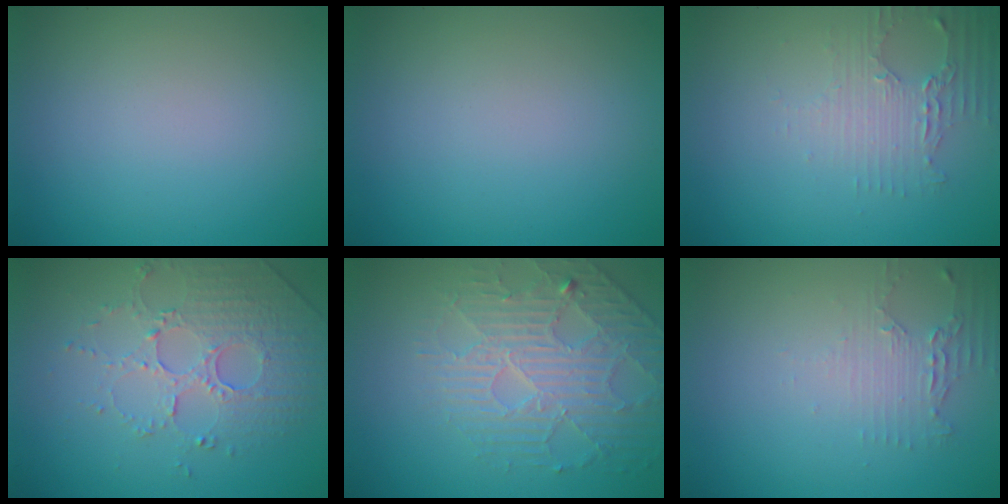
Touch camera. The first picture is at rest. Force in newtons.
{"total": 0.0}
{"total": 2.4, "press": 2.3, "slide": 0.9}
{"total": 5.0, "press": 3.4, "slide": 3.6}
{"total": 4.2, "press": 3.9, "slide": 1.5}
{"total": 2.2, "press": 1.7, "slide": 1.4}